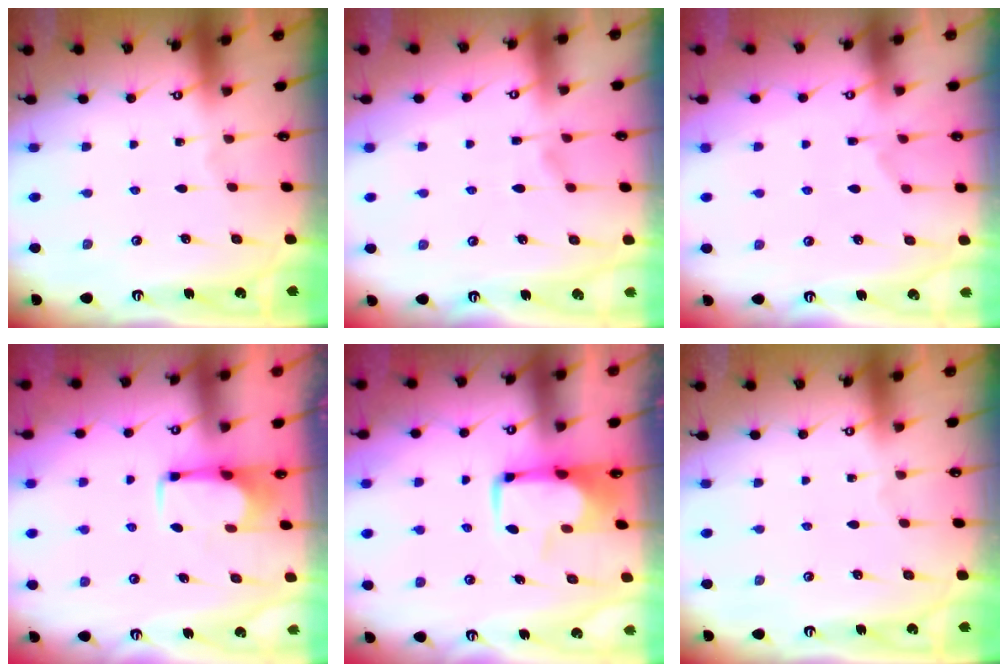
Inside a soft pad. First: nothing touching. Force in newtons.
{"total": 1.6, "press": 1.1, "slide": 1.2}
{"total": 2.4, "press": 2.1, "slide": 1.1}
{"total": 2.8, "press": 2.8, "slide": 0.4}
{"total": 1.0, "press": 0.8, "slide": 0.6}
{"total": 0.0}